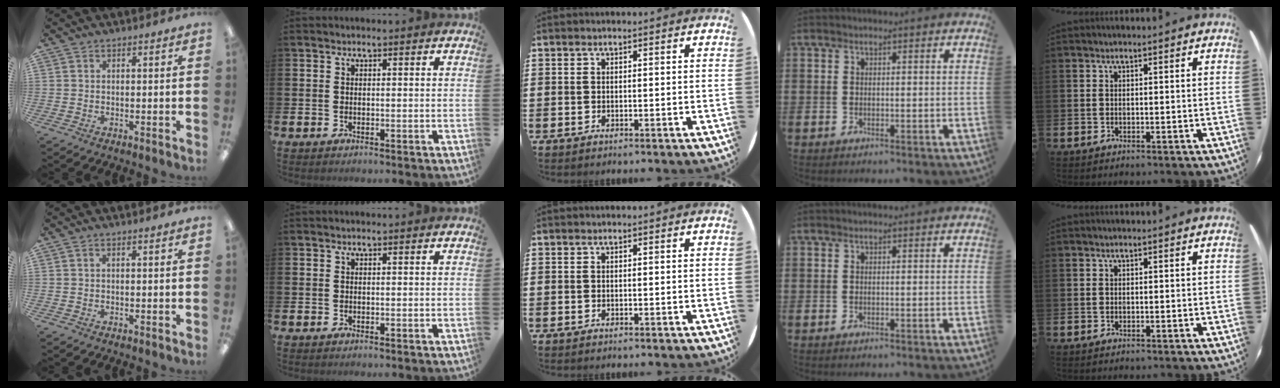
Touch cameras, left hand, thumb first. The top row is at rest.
{}